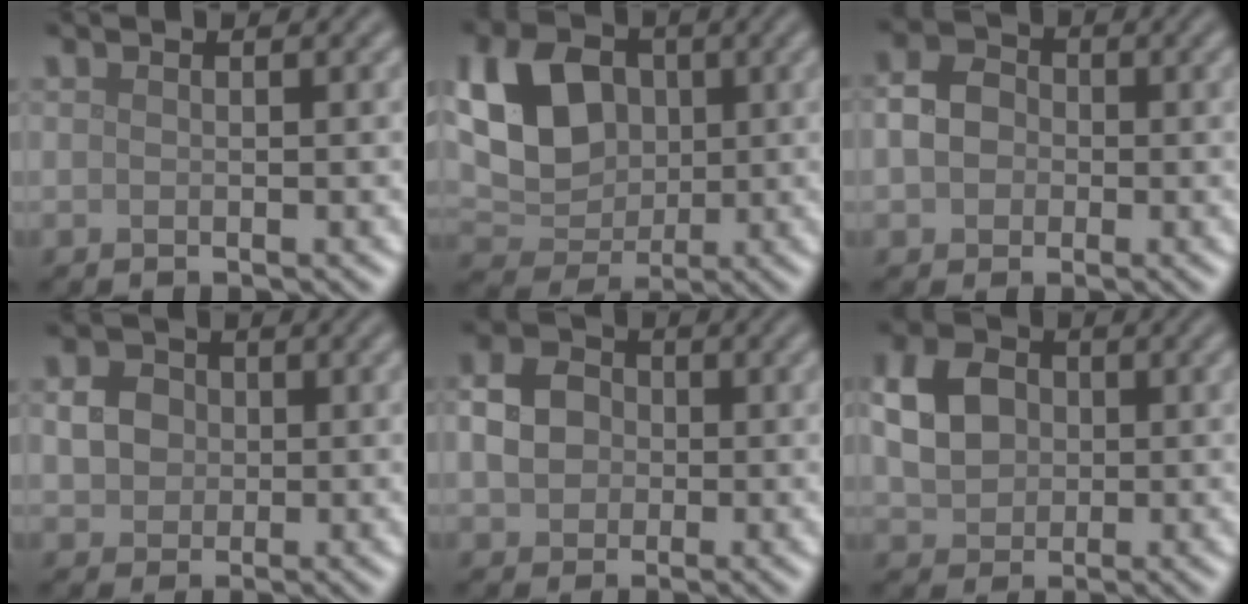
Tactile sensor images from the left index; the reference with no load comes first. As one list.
[{"total": 7.9, "force": [1.7, 5.9, 5.0], "torque": [-0.104, 0.005, 0.022]}, {"total": 3.4, "force": [-0.3, 2.9, 1.8], "torque": [-0.033, 0.004, -0.010]}, {"total": 2.6, "force": [0.2, 2.3, 1.1], "torque": [-0.017, 0.002, 0.004]}, {"total": 3.6, "force": [-0.1, 3.1, 1.9], "torque": [-0.034, 0.005, -0.006]}, {"total": 5.2, "force": [0.7, 4.1, 3.0], "torque": [-0.071, 0.009, 0.007]}]